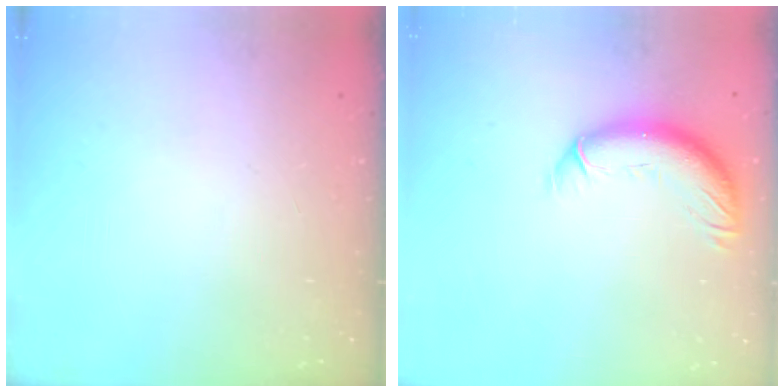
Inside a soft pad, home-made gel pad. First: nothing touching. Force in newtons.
{"total": 11.7, "press": 11.5, "slide": 2.1}